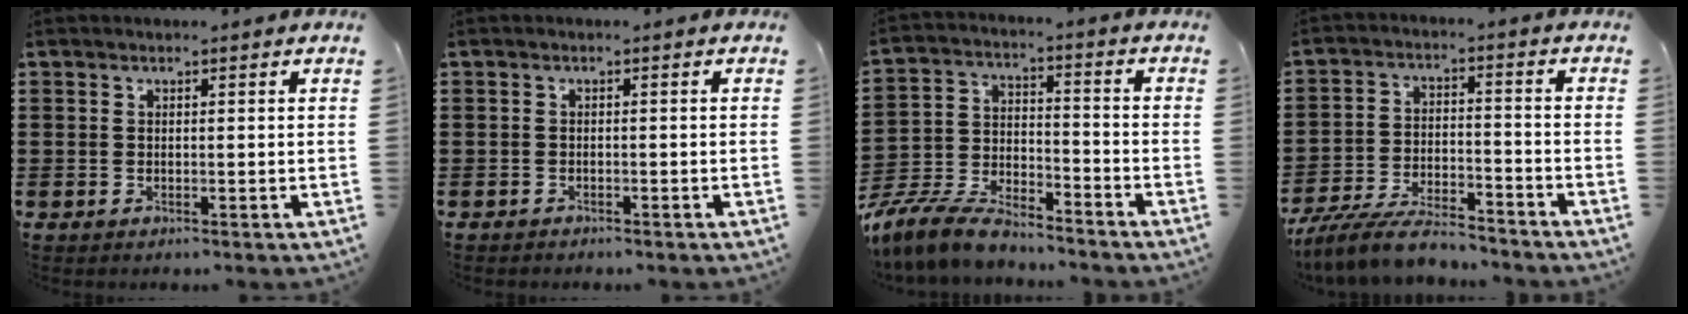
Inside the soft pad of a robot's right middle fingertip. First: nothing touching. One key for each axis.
{"total": 0.9, "fx": -0.8, "fy": 0.3, "fz": -0.1, "tx": -0.001, "ty": 0.004, "tz": -0.019}
{"total": 8.5, "fx": -7.8, "fy": 2.0, "fz": 2.8, "tx": -0.064, "ty": 0.014, "tz": -0.154}
{"total": 8.5, "fx": -7.8, "fy": 1.6, "fz": 3.2, "tx": -0.065, "ty": 0.014, "tz": -0.150}